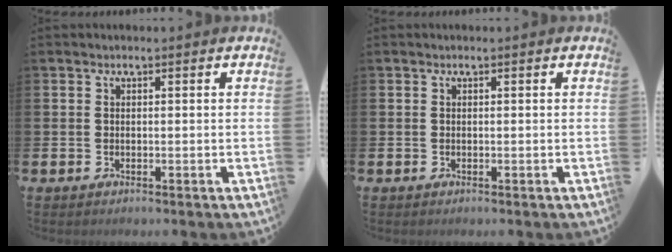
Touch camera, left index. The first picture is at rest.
{"total": 0.0}